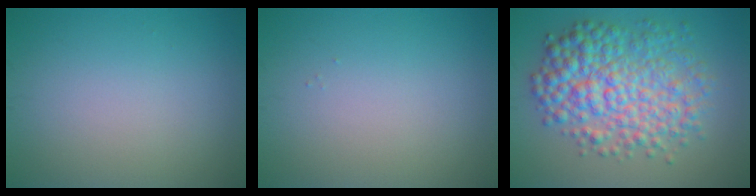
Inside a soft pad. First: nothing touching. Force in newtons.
{"total": 0.0}
{"total": 7.9, "press": 7.9, "slide": 0.1}